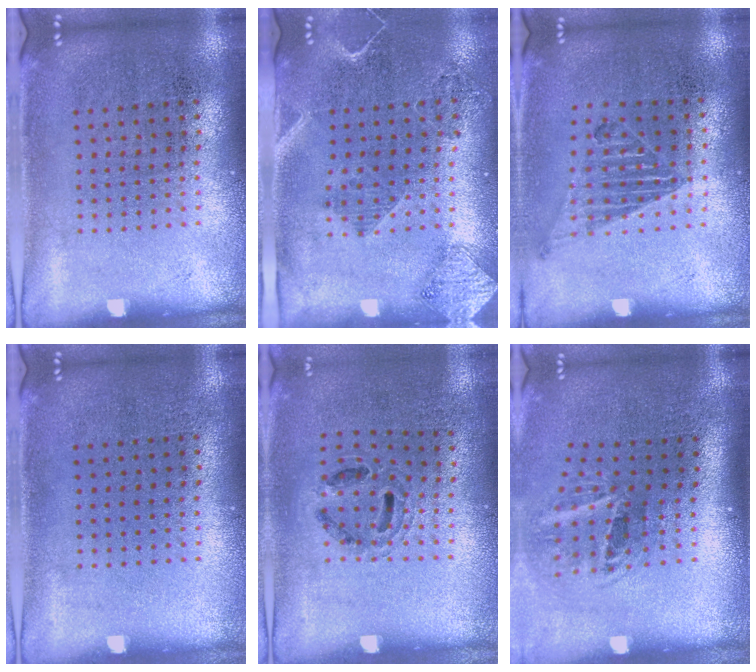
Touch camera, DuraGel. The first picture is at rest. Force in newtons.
{"total": 1.9, "press": 1.7, "slide": 0.9}
{"total": 1.0, "press": 1.0, "slide": 0.3}
{"total": 0.0}
{"total": 0.9, "press": 0.8, "slide": 0.2}
{"total": 2.0, "press": 1.2, "slide": 1.6}